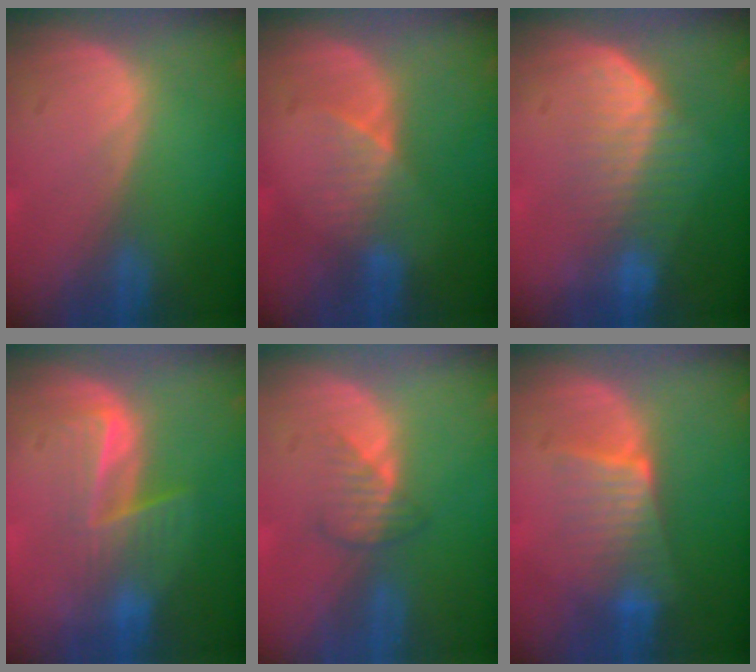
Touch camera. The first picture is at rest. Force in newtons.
{"total": 3.6, "press": 3.3, "slide": 1.4}
{"total": 7.1, "press": 5.9, "slide": 3.8}
{"total": 6.7, "press": 5.5, "slide": 3.7}
{"total": 2.5, "press": 2.5, "slide": 0.4}
{"total": 6.5, "press": 5.8, "slide": 3.0}